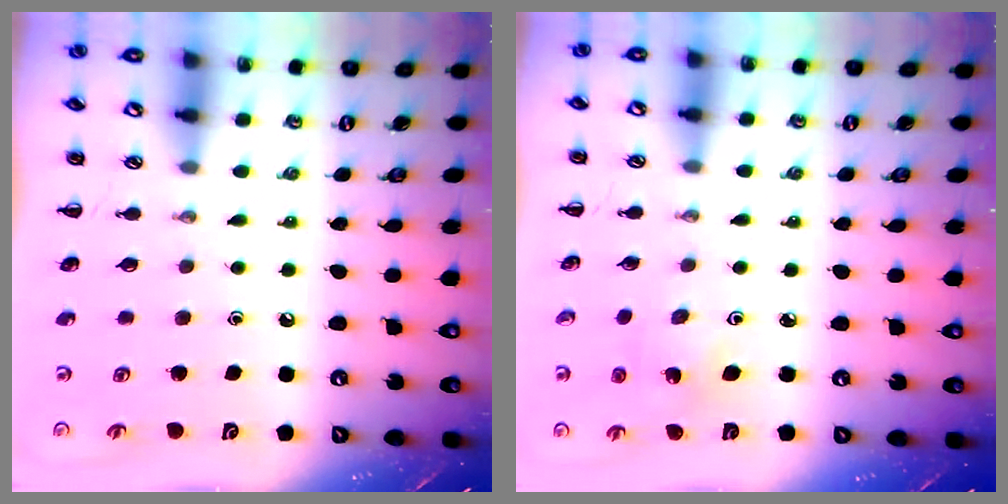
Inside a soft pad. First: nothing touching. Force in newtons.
{"total": 3.5, "press": 3.4, "slide": 1.0}